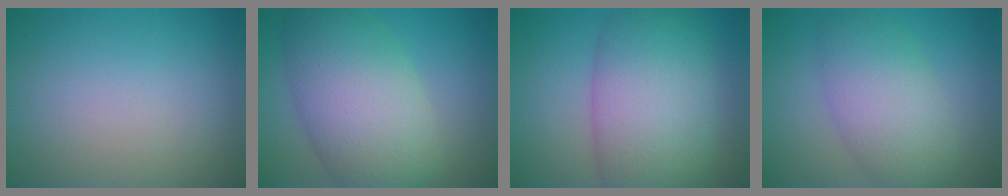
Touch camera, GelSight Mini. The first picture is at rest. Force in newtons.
{"total": 9.4, "press": 9.4, "slide": 0.5}
{"total": 10.3, "press": 10.3, "slide": 0.2}
{"total": 5.9, "press": 5.9, "slide": 0.2}